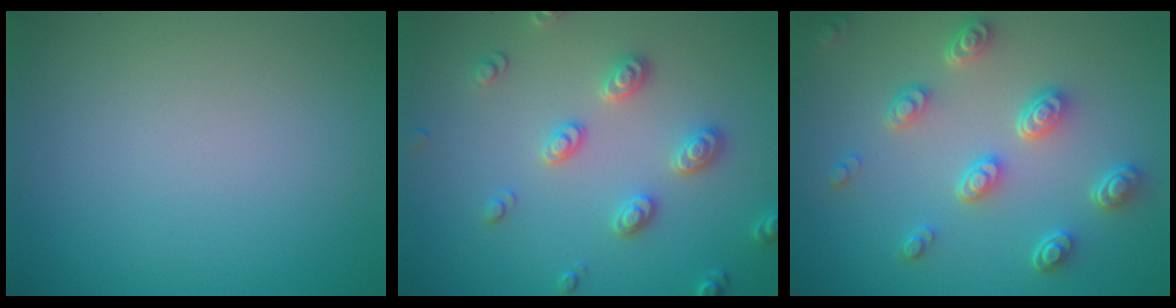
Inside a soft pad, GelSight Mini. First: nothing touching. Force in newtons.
{"total": 2.9, "press": 2.8, "slide": 0.4}
{"total": 4.9, "press": 3.9, "slide": 3.0}